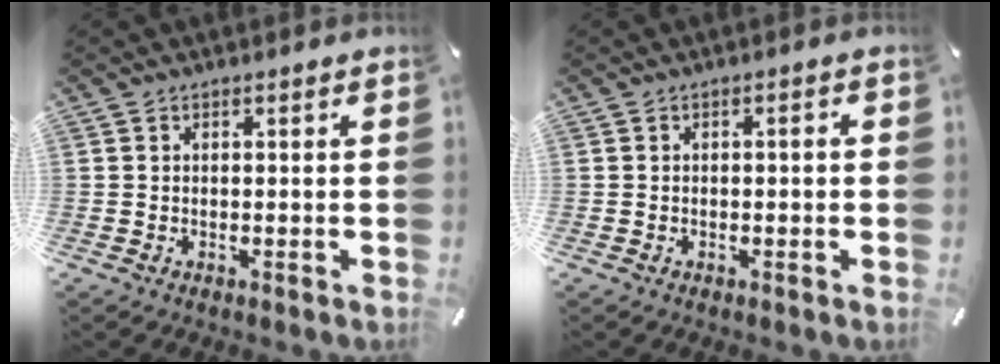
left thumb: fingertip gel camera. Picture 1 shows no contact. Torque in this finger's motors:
{"motor_torque": [-0.15, 0.02, -0.08, 0.00, 0.08]}